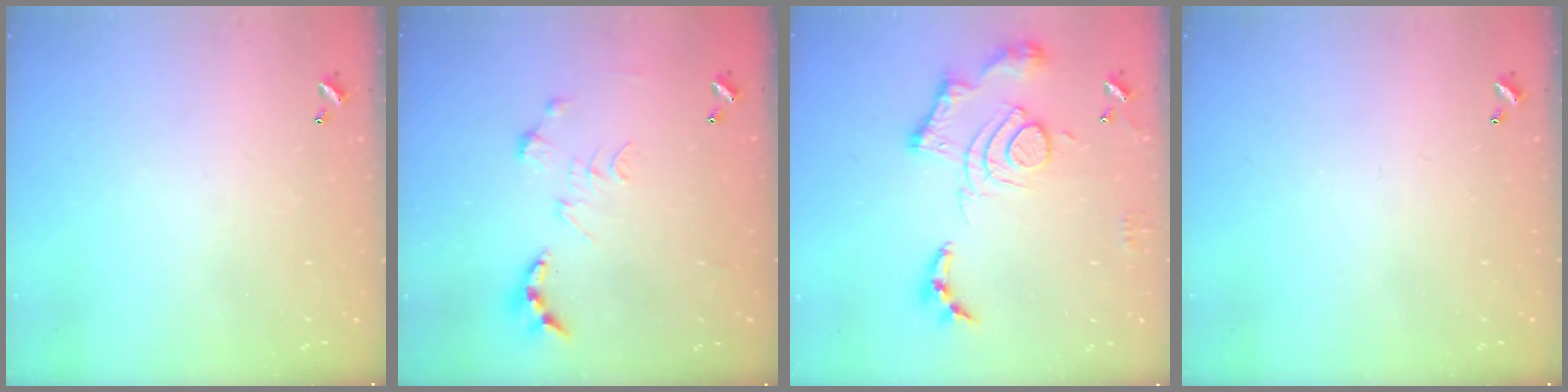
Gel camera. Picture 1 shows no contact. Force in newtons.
{"total": 0.0}
{"total": 16.5, "press": 16.4, "slide": 1.7}
{"total": 0.0}